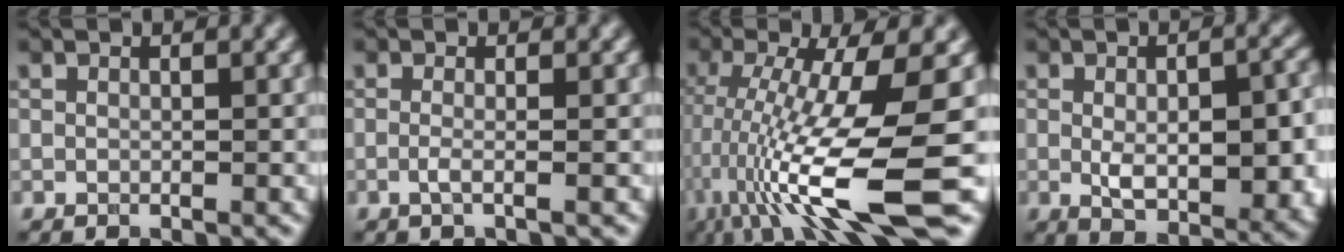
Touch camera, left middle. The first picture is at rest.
{"total": 1.3, "force": [-0.3, 0.4, 1.2], "torque": [-0.022, -0.005, -0.006]}
{"total": 12.7, "force": [-3.9, 2.1, 11.9], "torque": [-0.229, -0.011, -0.048]}
{"total": 8.1, "force": [-0.9, 3.5, 7.2], "torque": [-0.118, -0.014, 0.004]}